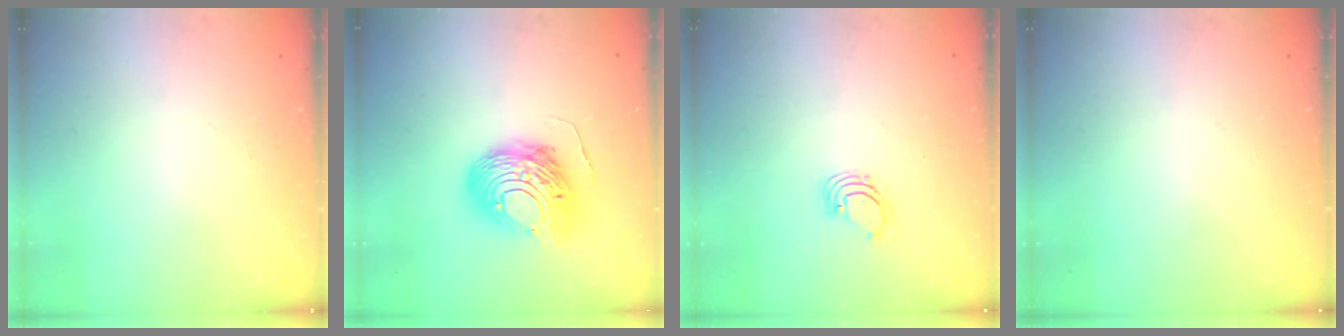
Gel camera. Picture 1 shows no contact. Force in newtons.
{"total": 14.4, "press": 14.4, "slide": 1.2}
{"total": 1.4, "press": 1.4, "slide": 0.1}
{"total": 0.0}